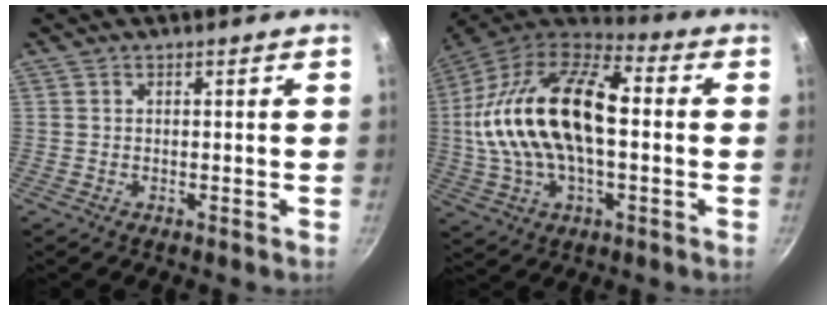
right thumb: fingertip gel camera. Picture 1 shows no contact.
{"total": 24.6, "force": [1.0, 13.3, 20.7], "torque": [-0.383, 0.037, 0.006]}